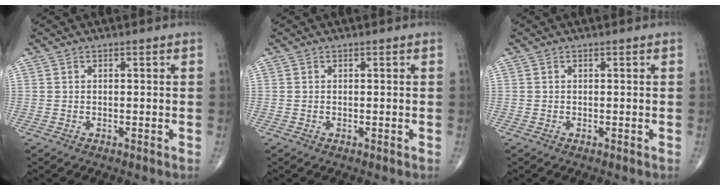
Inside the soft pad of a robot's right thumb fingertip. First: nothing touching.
{"total": 0.0}
{"total": 0.0}